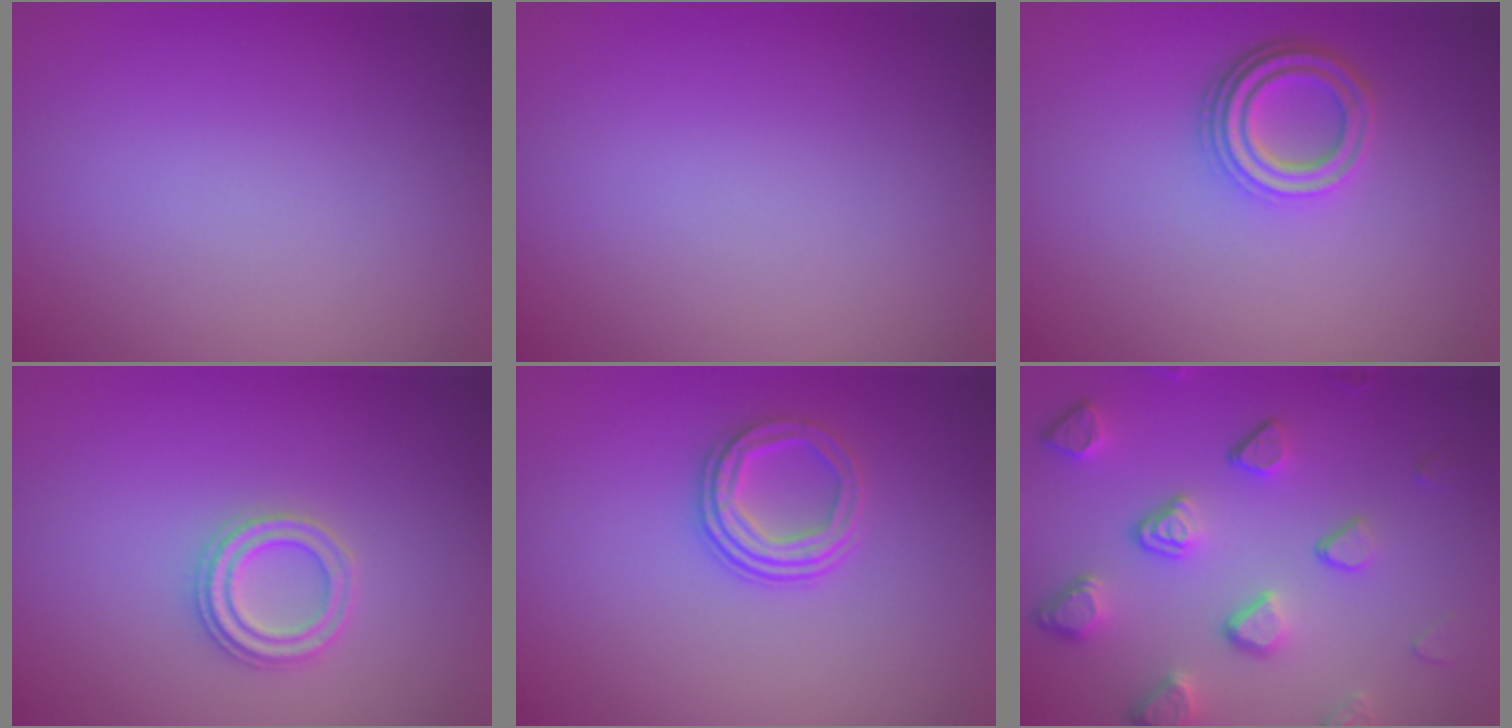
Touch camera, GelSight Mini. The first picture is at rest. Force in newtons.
{"total": 0.0}
{"total": 3.6, "press": 2.8, "slide": 2.2}
{"total": 2.3, "press": 2.3, "slide": 0.4}
{"total": 3.0, "press": 2.4, "slide": 1.7}
{"total": 5.1, "press": 3.8, "slide": 3.4}